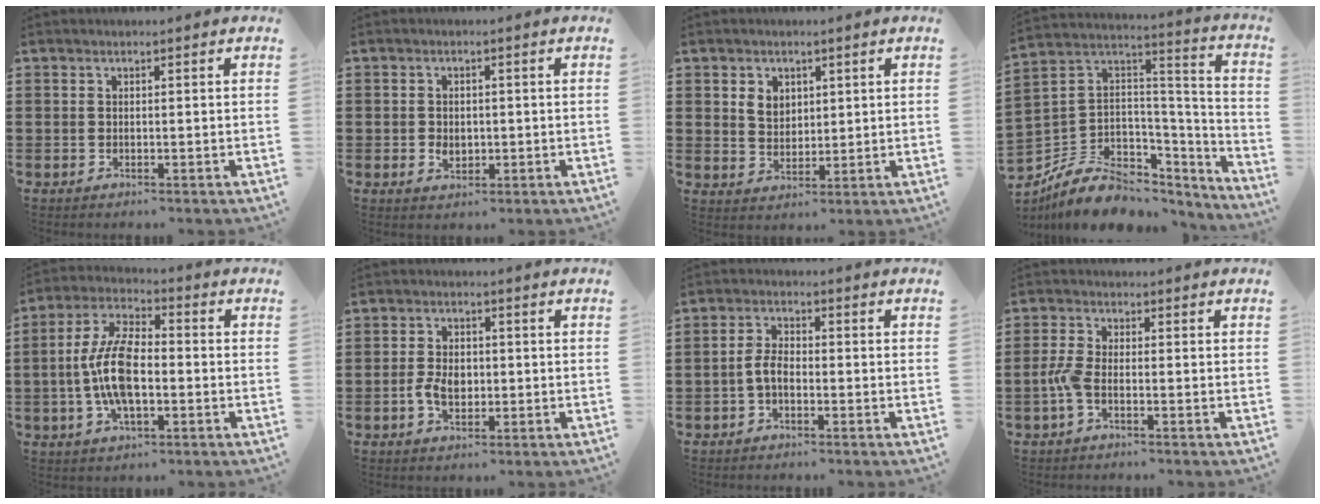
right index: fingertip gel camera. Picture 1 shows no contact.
{"total": 2.0, "force": [-0.3, 1.6, 1.3], "torque": [-0.027, 0.005, -0.006]}
{"total": 3.5, "force": [1.7, 2.8, 1.3], "torque": [-0.036, 0.011, 0.031]}
{"total": 10.0, "force": [-5.5, 7.2, 4.0], "torque": [-0.094, 0.018, -0.093]}
{"total": 10.1, "force": [-1.4, 4.5, 8.9], "torque": [-0.203, -0.003, -0.033]}
{"total": 4.1, "force": [-0.7, 2.8, 2.9], "torque": [-0.065, 0.005, -0.015]}
{"total": 3.8, "force": [-1.2, 1.9, 3.0], "torque": [-0.077, -0.001, -0.030]}
{"total": 3.5, "force": [-1.3, 1.3, 3.0], "torque": [-0.081, -0.006, -0.032]}